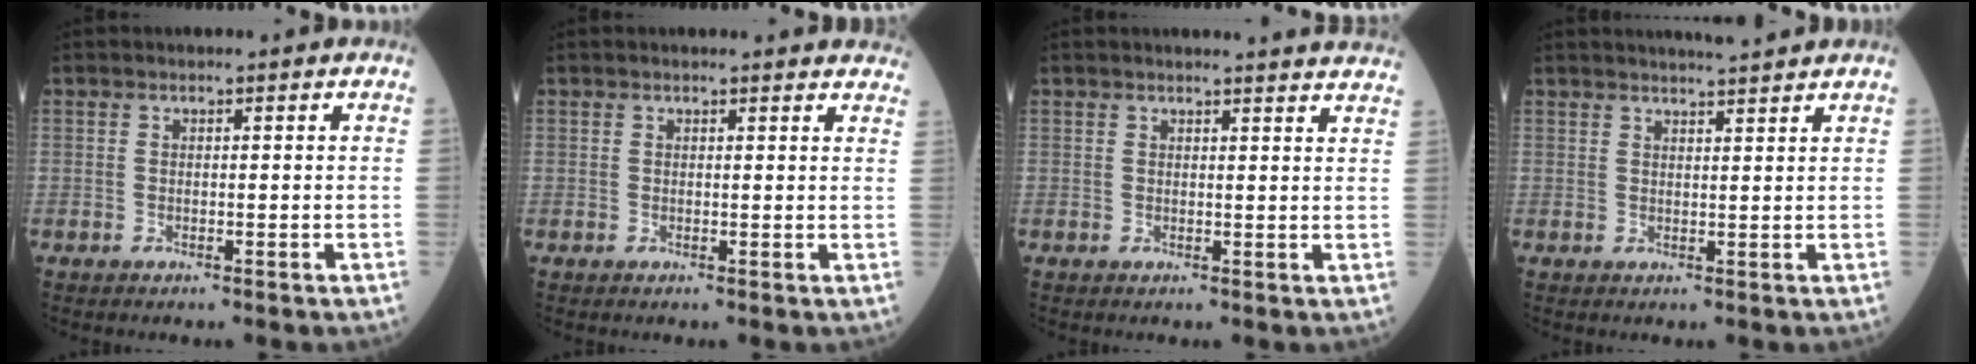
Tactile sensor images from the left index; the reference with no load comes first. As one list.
[{"total": 6.2, "force": [6.0, 1.2, 1.2], "torque": [0.011, -0.002, 0.036]}, {"total": 7.6, "force": [7.4, -0.4, 1.3], "torque": [-0.002, -0.024, 0.055]}, {"total": 4.8, "force": [4.5, -0.4, 1.7], "torque": [-0.024, 0.015, 0.062]}]